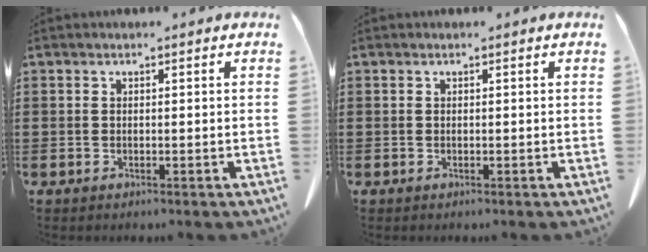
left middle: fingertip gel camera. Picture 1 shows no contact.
{"total": 0.0}